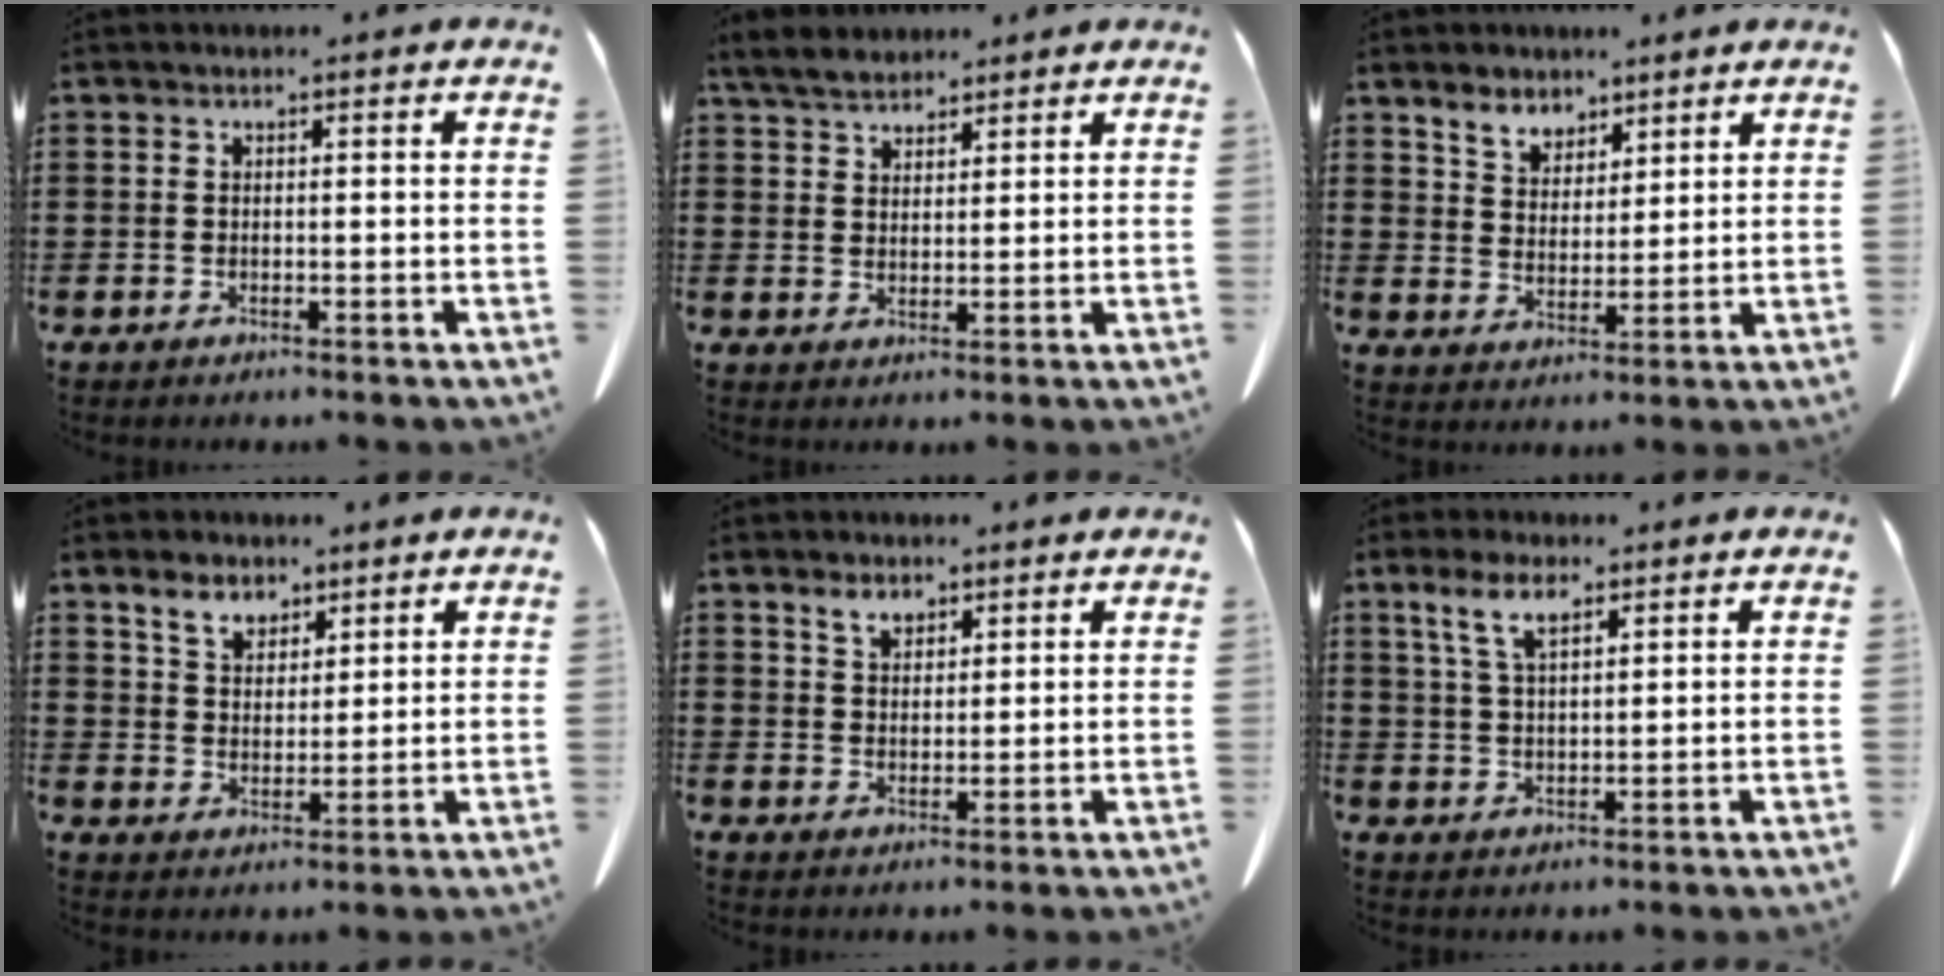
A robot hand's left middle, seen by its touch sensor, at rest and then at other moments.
{"total": 4.2, "force": [3.7, 1.7, 1.3], "torque": [-0.038, 0.000, 0.069]}
{"total": 4.9, "force": [4.0, 2.6, 0.8], "torque": [-0.033, -0.001, 0.077]}
{"total": 5.2, "force": [3.9, 3.0, 1.8], "torque": [-0.051, 0.007, 0.073]}
{"total": 3.5, "force": [2.5, 1.9, 1.5], "torque": [-0.028, 0.003, 0.045]}
{"total": 5.7, "force": [3.4, 2.0, 4.1], "torque": [-0.091, 0.007, 0.060]}